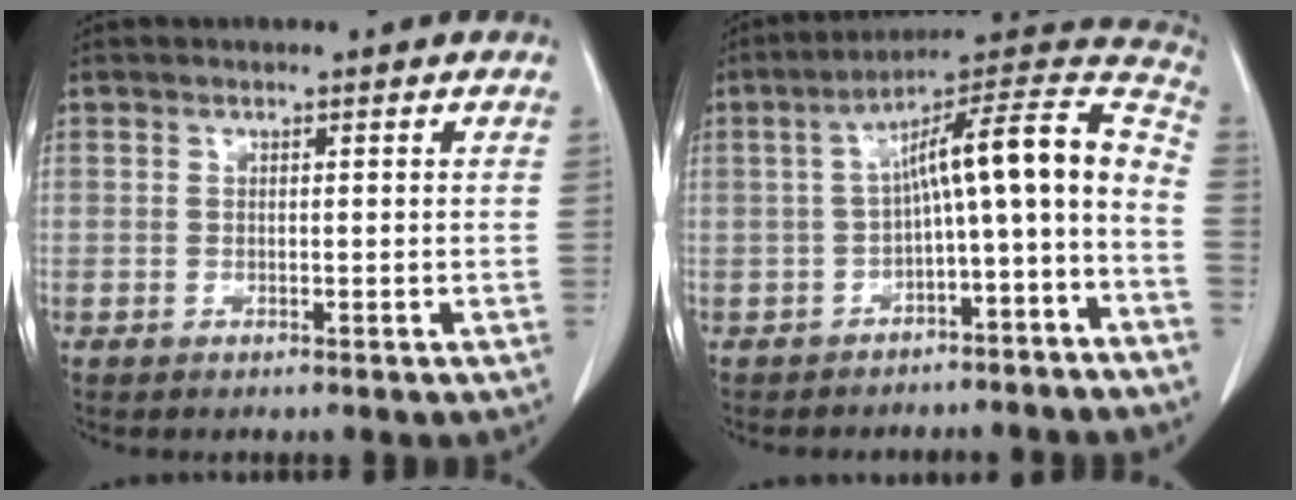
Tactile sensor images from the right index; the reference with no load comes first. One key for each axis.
{"total": 14.8, "fx": -4.1, "fy": 2.0, "fz": 14.0, "tx": -0.197, "ty": 0.058, "tz": -0.060}